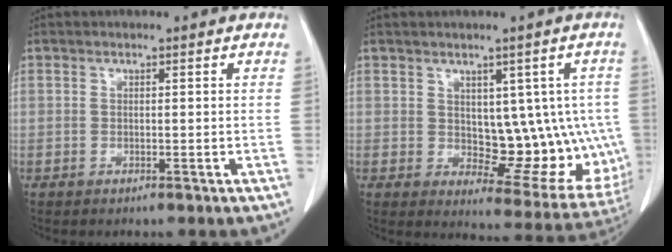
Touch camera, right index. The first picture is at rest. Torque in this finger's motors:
{"motor_torque": [0.07, 0.22, 0.03, 0.02]}